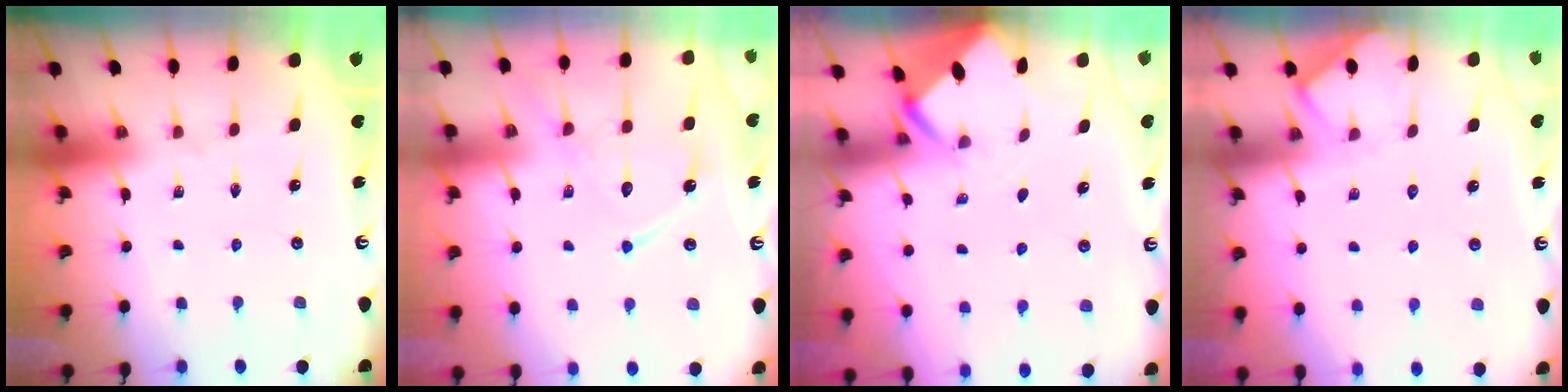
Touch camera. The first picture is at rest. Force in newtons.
{"total": 13.1, "press": 13.1, "slide": 1.1}
{"total": 1.9, "press": 1.9, "slide": 0.2}
{"total": 4.9, "press": 4.9, "slide": 0.4}